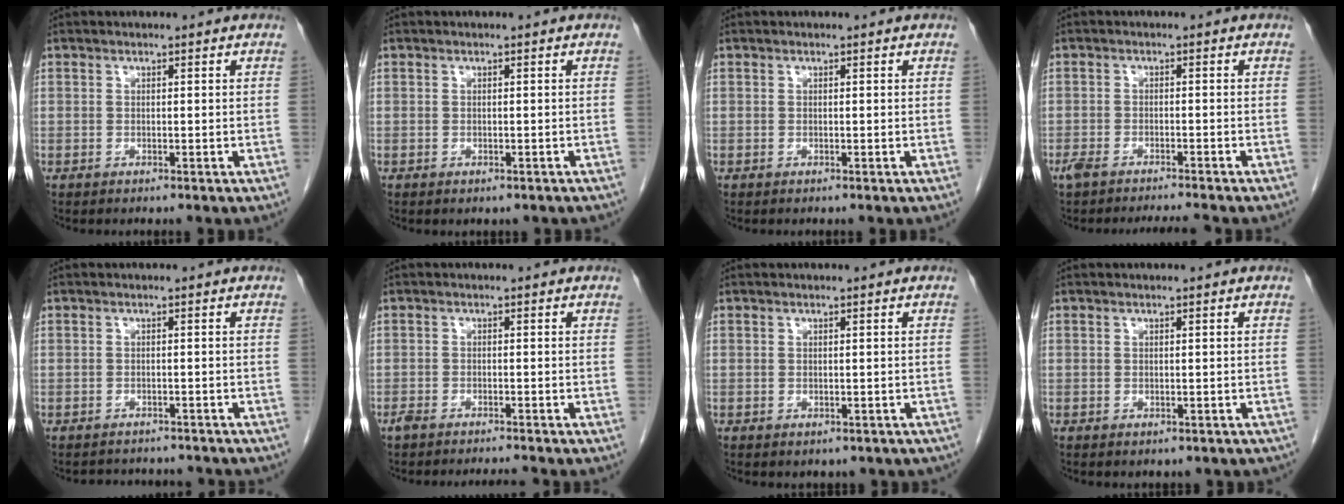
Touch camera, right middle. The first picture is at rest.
{"total": 1.4, "force": [-1.1, 0.8, 0.5], "torque": [-0.008, -0.001, -0.010]}
{"total": 0.0}
{"total": 6.2, "force": [-5.6, 0.4, 2.7], "torque": [-0.046, -0.004, -0.088]}
{"total": 6.1, "force": [-5.7, 1.9, 1.0], "torque": [-0.010, 0.002, -0.065]}
{"total": 3.6, "force": [-3.4, 0.0, 1.4], "torque": [-0.024, -0.004, -0.053]}
{"total": 2.4, "force": [-1.6, 1.5, 0.9], "torque": [-0.007, 0.000, -0.011]}
{"total": 1.5, "force": [-1.1, 1.0, 0.6], "torque": [-0.008, -0.001, -0.007]}